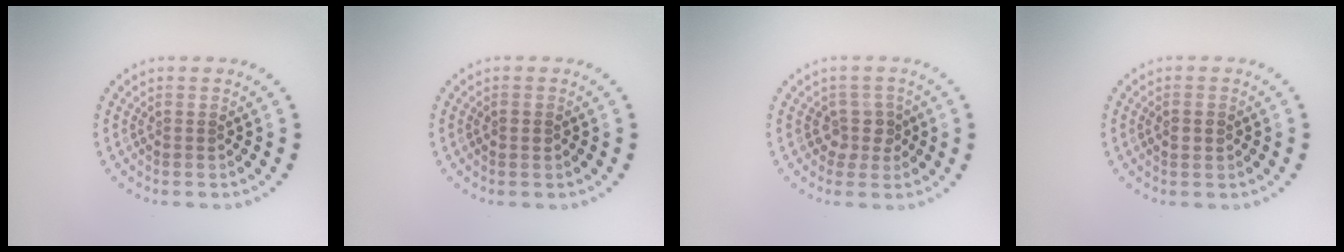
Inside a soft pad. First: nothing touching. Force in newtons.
{"total": 0.9, "press": 0.9, "slide": 0.1}
{"total": 1.9, "press": 1.5, "slide": 1.2}
{"total": 1.5, "press": 1.5, "slide": 0.1}